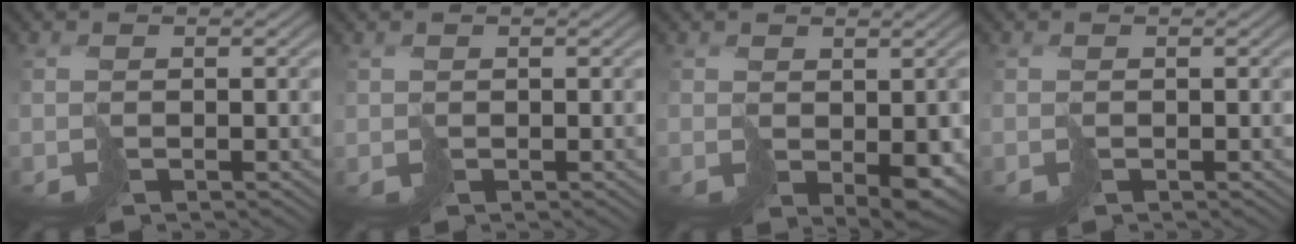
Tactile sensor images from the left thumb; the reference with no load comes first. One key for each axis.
{"total": 0.6, "fx": 0.2, "fy": 0.5, "fz": -0.1, "tx": 0.004, "ty": -0.003, "tz": 0.008}
{"total": 4.4, "fx": -0.6, "fy": 2.9, "fz": 3.2, "tx": -0.055, "ty": -0.027, "tz": 0.007}
{"total": 0.0}